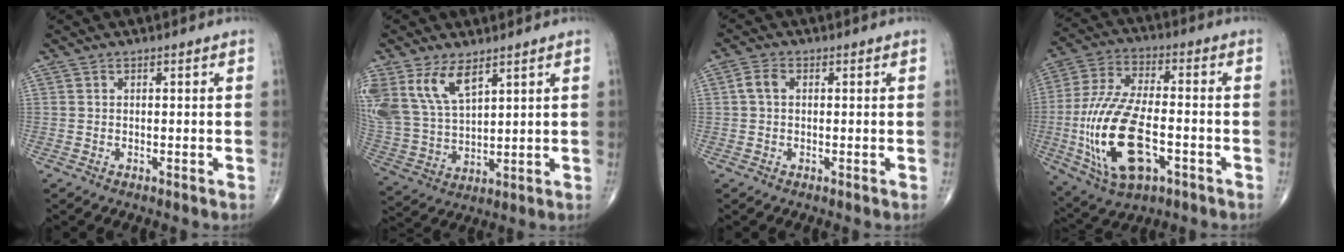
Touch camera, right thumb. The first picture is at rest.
{"total": 12.7, "force": [7.2, 6.2, 8.4], "torque": [-0.167, -0.022, 0.157]}
{"total": 2.6, "force": [0.3, 1.7, 1.9], "torque": [-0.040, 0.007, 0.003]}
{"total": 20.0, "force": [-5.1, 9.4, 16.9], "torque": [-0.353, 0.017, -0.083]}